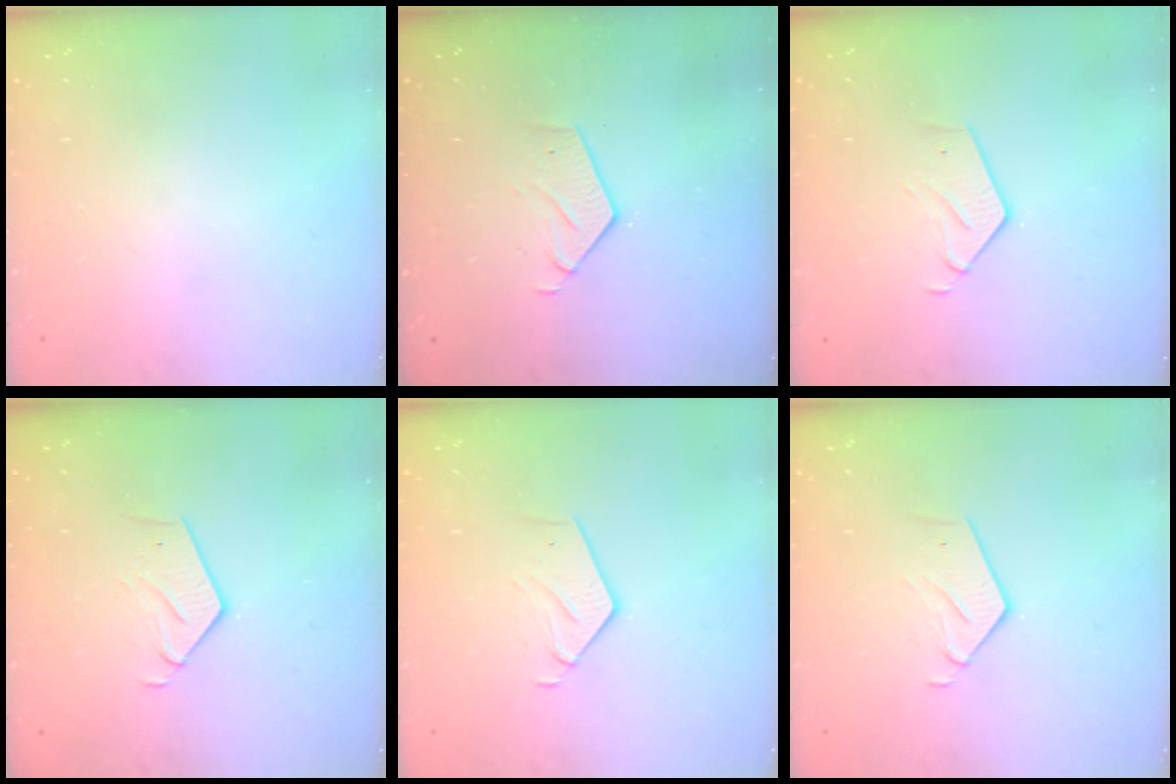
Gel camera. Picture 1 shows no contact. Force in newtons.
{"total": 3.1, "press": 3.1, "slide": 0.2}
{"total": 3.6, "press": 3.6, "slide": 0.3}
{"total": 3.1, "press": 3.1, "slide": 0.1}
{"total": 3.6, "press": 3.6, "slide": 0.3}
{"total": 3.1, "press": 3.1, "slide": 0.2}